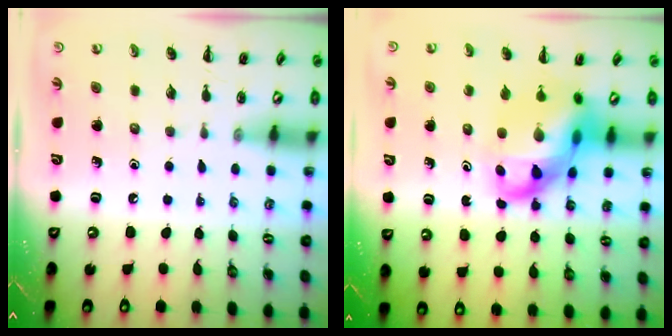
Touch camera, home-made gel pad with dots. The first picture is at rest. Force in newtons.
{"total": 15.2, "press": 14.7, "slide": 3.8}